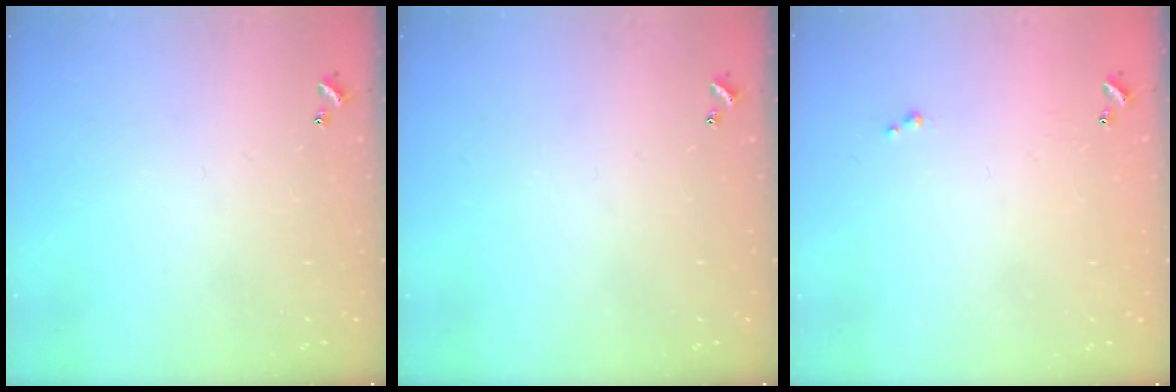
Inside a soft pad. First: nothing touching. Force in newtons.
{"total": 0.0}
{"total": 1.2, "press": 1.2, "slide": 0.2}